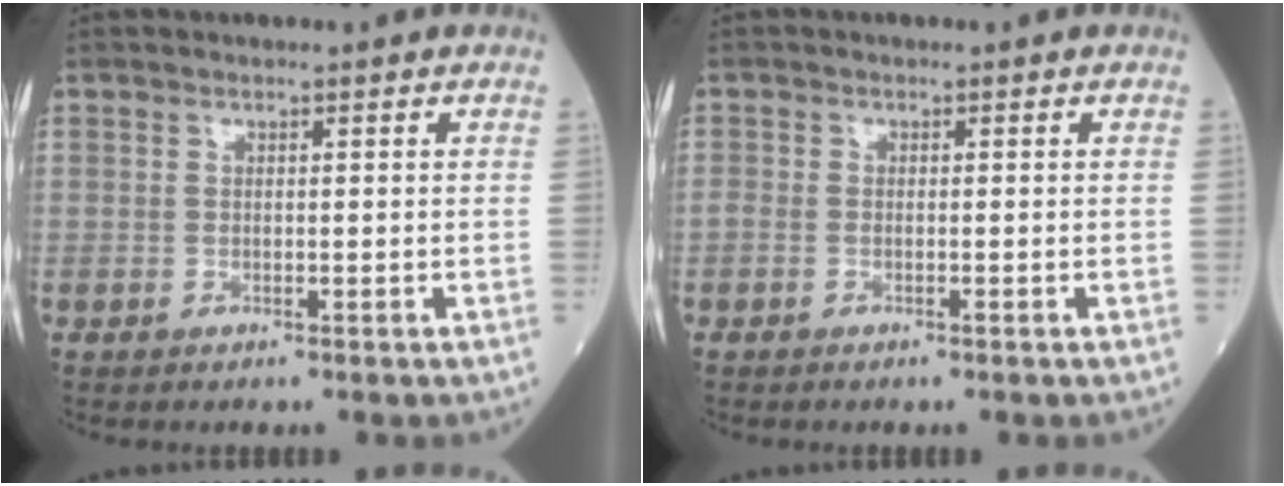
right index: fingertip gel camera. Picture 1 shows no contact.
{"total": 1.2, "force": [-0.6, 0.5, 0.9], "torque": [-0.025, -0.001, -0.010]}